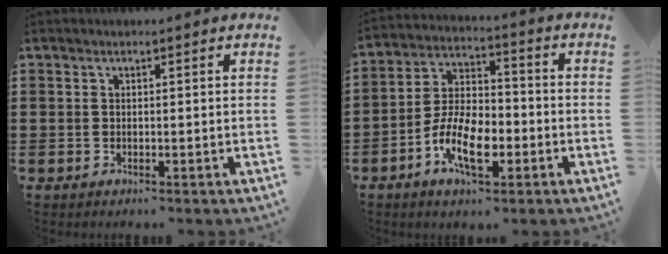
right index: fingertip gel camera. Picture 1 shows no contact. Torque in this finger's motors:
{"motor_torque": [1.16, 0.97, 0.57, 0.15]}